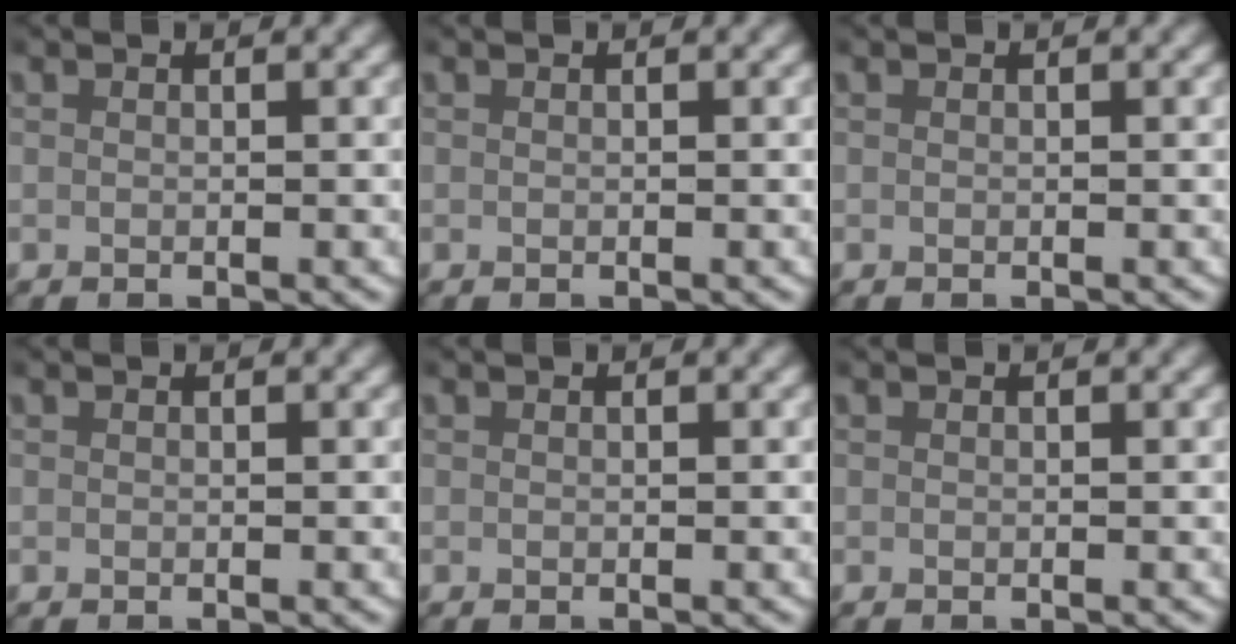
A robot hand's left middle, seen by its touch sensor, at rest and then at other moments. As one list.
[{"total": 0.0}, {"total": 0.0}, {"total": 0.0}, {"total": 0.0}, {"total": 0.0}]